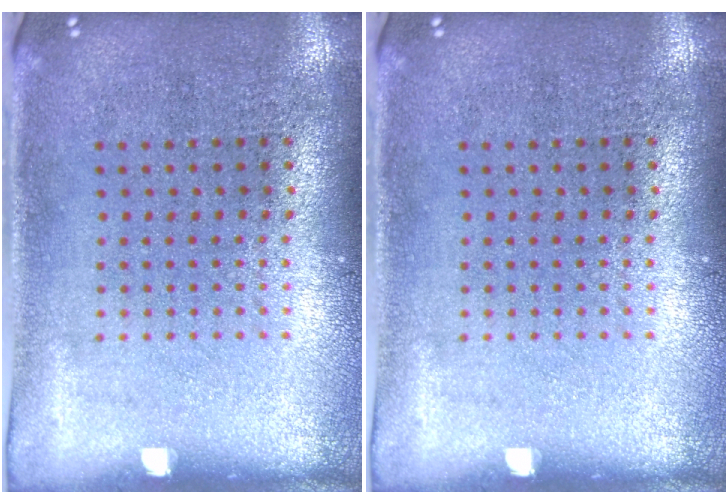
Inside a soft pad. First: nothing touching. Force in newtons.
{"total": 0.0}